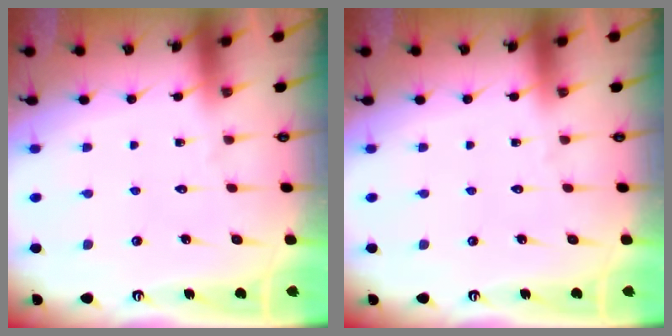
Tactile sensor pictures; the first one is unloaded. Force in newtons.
{"total": 0.0}